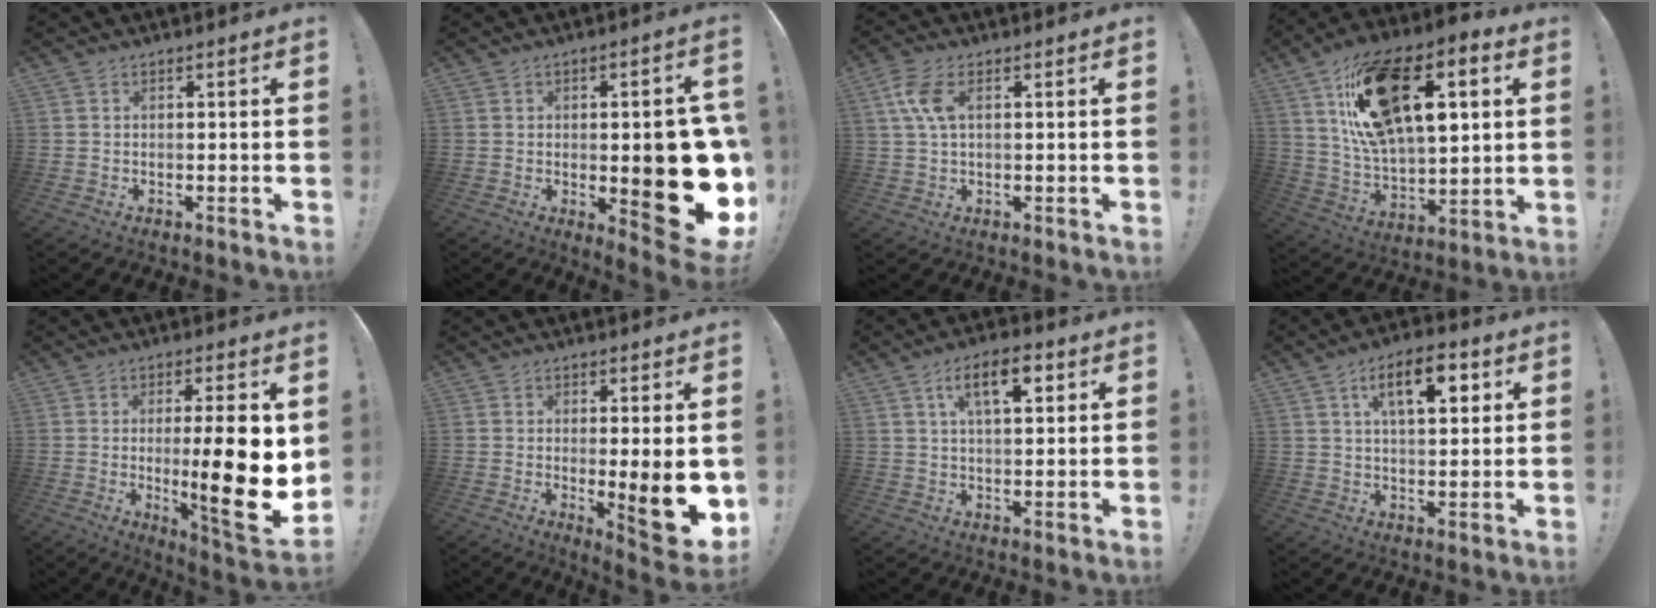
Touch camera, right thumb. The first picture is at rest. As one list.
[{"total": 18.7, "force": [-1.6, 6.2, 17.6], "torque": [-0.202, -0.014, -0.007]}, {"total": 6.9, "force": [1.9, 3.0, 5.9], "torque": [-0.131, 0.003, 0.036]}, {"total": 24.4, "force": [9.2, 12.9, 18.5], "torque": [-0.311, -0.026, 0.163]}, {"total": 17.9, "force": [0.0, 2.5, 17.7], "torque": [-0.256, -0.020, 0.002]}, {"total": 12.0, "force": [-0.9, 2.3, 11.8], "torque": [-0.136, -0.020, -0.005]}, {"total": 10.0, "force": [4.0, 4.1, 8.1], "torque": [-0.122, -0.003, 0.064]}, {"total": 11.7, "force": [4.8, 5.0, 9.4], "torque": [-0.139, -0.004, 0.077]}]